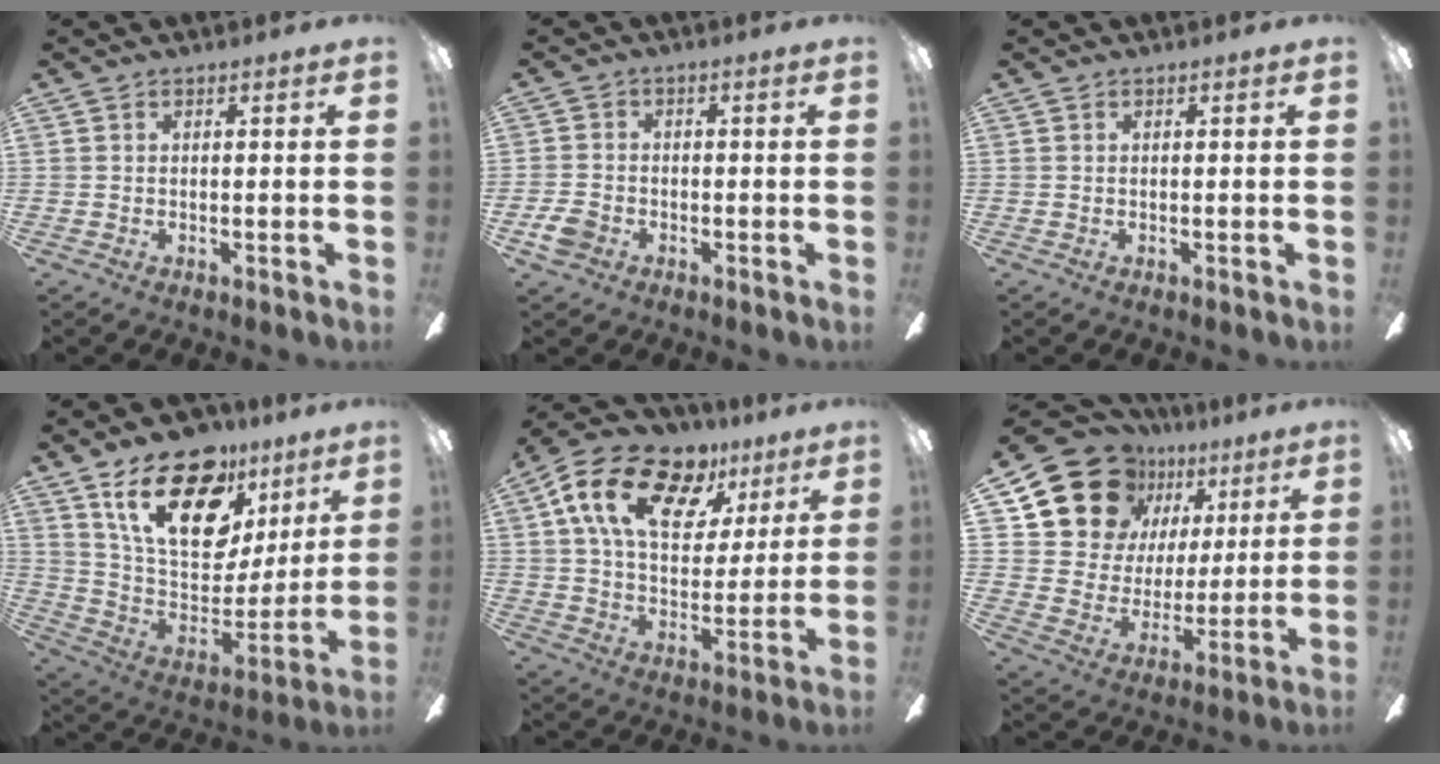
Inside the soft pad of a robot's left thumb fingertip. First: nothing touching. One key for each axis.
{"total": 4.2, "fx": -2.3, "fy": 3.2, "fz": 1.5, "tx": -0.041, "ty": 0.006, "tz": -0.044}
{"total": 0.0}
{"total": 22.9, "fx": 14.0, "fy": 12.1, "fz": 13.6, "tx": -0.230, "ty": -0.078, "tz": 0.249}
{"total": 19.4, "fx": 10.9, "fy": 11.1, "fz": 11.6, "tx": -0.210, "ty": -0.038, "tz": 0.194}
{"total": 17.0, "fx": 10.2, "fy": 12.3, "fz": 5.7, "tx": -0.111, "ty": -0.056, "tz": 0.198}